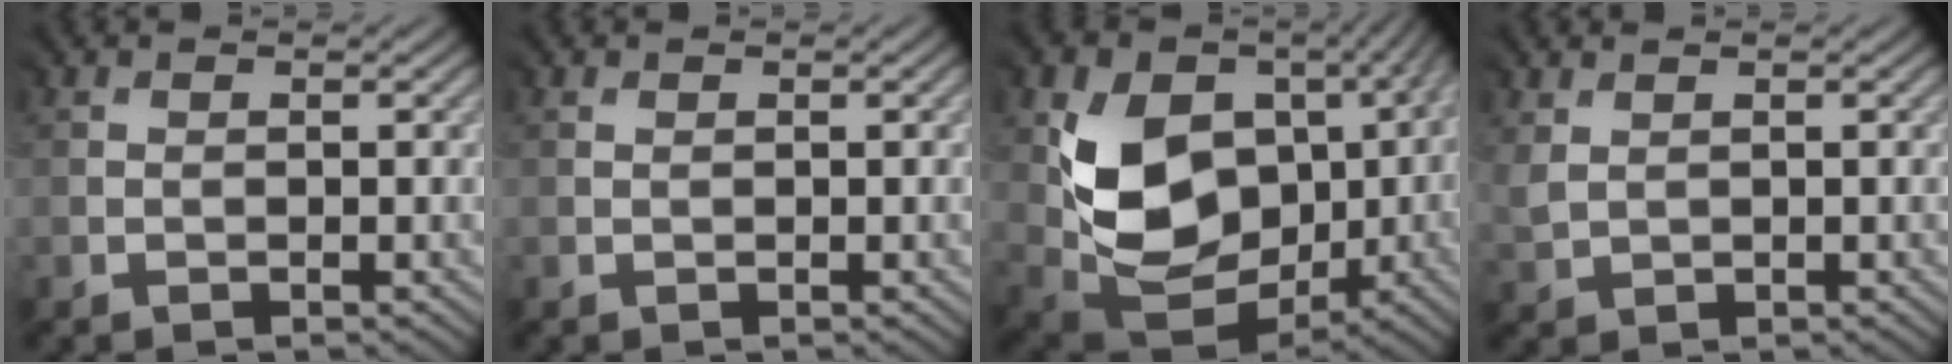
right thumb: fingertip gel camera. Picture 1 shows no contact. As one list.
[{"total": 0.0}, {"total": 10.2, "force": [0.8, 8.0, 6.4], "torque": [-0.133, -0.016, 0.018]}, {"total": 2.8, "force": [1.6, 1.7, 1.5], "torque": [-0.060, -0.001, 0.037]}]